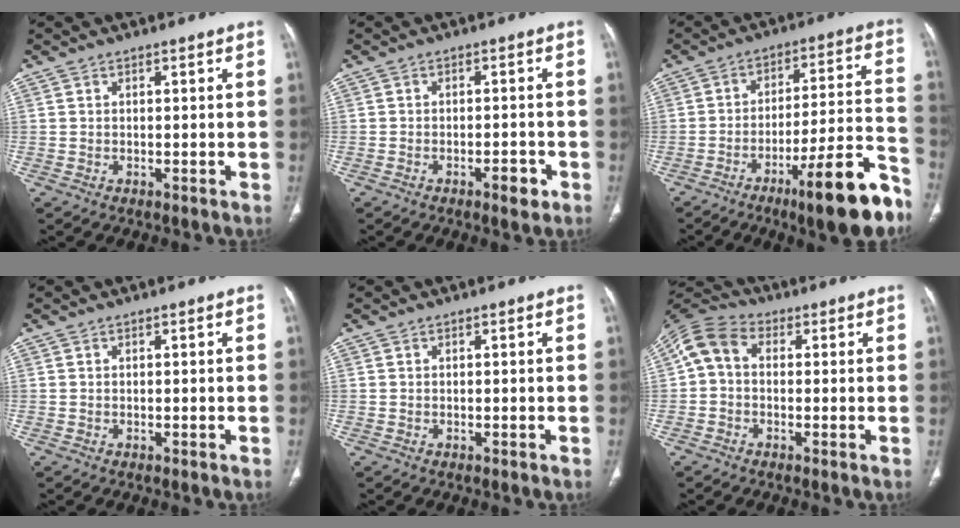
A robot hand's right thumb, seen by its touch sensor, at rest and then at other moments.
{"total": 3.1, "force": [-1.7, 1.2, 2.3], "torque": [-0.028, 0.008, -0.023]}
{"total": 17.6, "force": [-10.7, 2.9, 13.7], "torque": [-0.182, 0.070, -0.161]}
{"total": 0.0}
{"total": 0.0}
{"total": 7.3, "force": [0.4, 5.5, 4.9], "torque": [-0.088, 0.023, -0.009]}